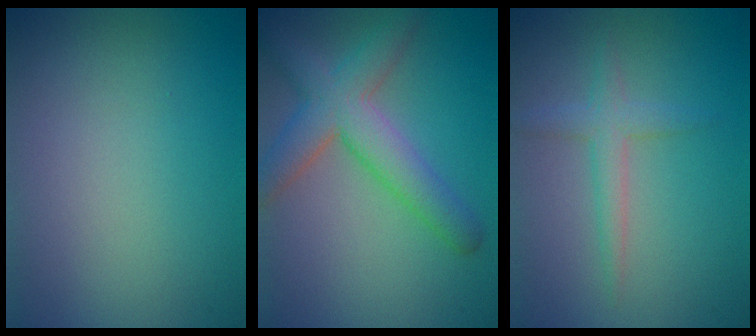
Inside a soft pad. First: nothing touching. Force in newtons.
{"total": 5.6, "press": 5.6, "slide": 0.3}
{"total": 2.2, "press": 2.2, "slide": 0.1}